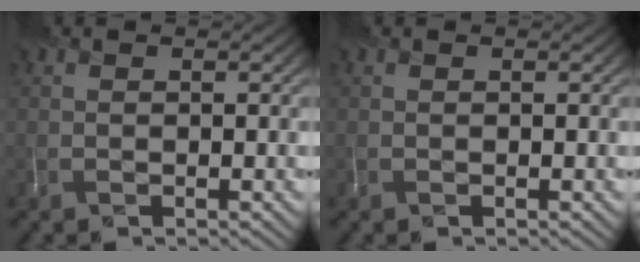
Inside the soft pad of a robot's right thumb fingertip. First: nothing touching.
{"total": 0.0}